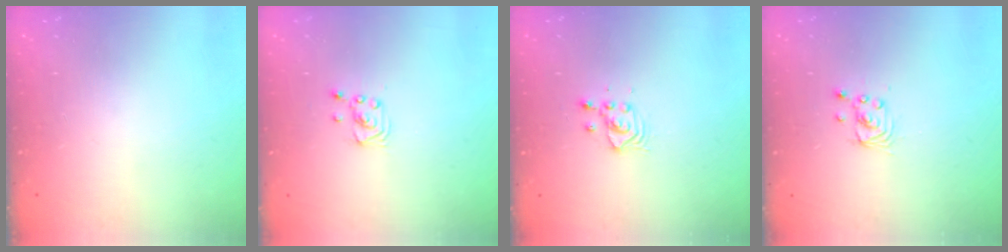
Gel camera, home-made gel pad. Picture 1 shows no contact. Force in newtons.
{"total": 2.2, "press": 2.2, "slide": 0.2}
{"total": 3.7, "press": 3.7, "slide": 0.3}
{"total": 2.5, "press": 2.5, "slide": 0.1}